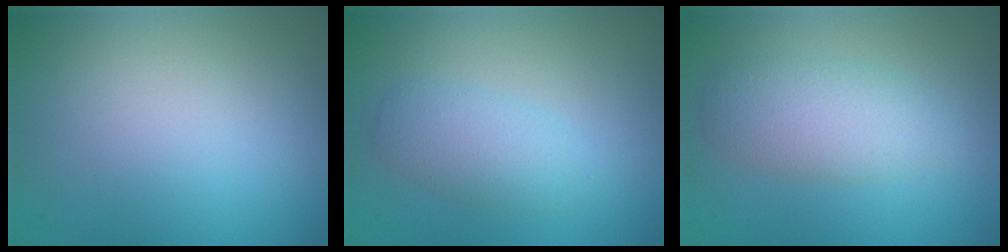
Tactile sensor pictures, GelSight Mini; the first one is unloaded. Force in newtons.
{"total": 2.5, "press": 2.5, "slide": 0.0}
{"total": 2.2, "press": 2.2, "slide": 0.2}